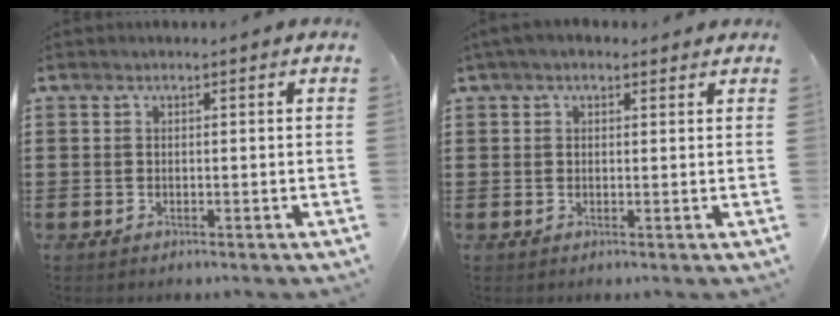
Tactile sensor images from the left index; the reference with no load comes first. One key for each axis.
{"total": 2.3, "fx": 1.5, "fy": 1.1, "fz": 1.3, "tx": -0.030, "ty": 0.009, "tz": 0.028}